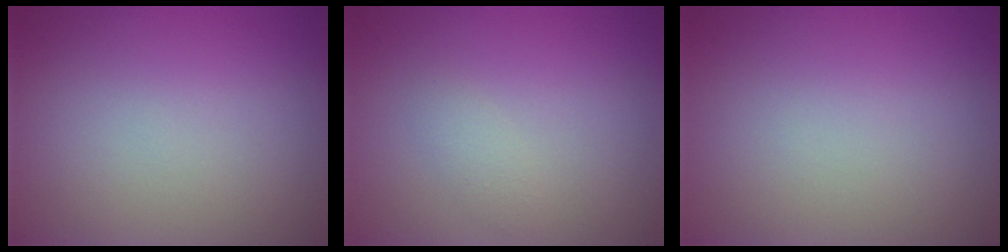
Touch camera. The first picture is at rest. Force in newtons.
{"total": 1.1, "press": 1.1, "slide": 0.0}
{"total": 0.0}